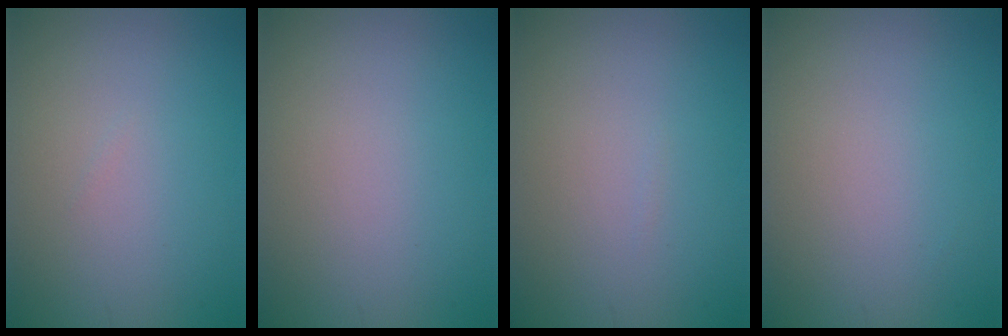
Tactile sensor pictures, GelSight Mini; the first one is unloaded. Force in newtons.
{"total": 0.0}
{"total": 0.0}
{"total": 0.0}